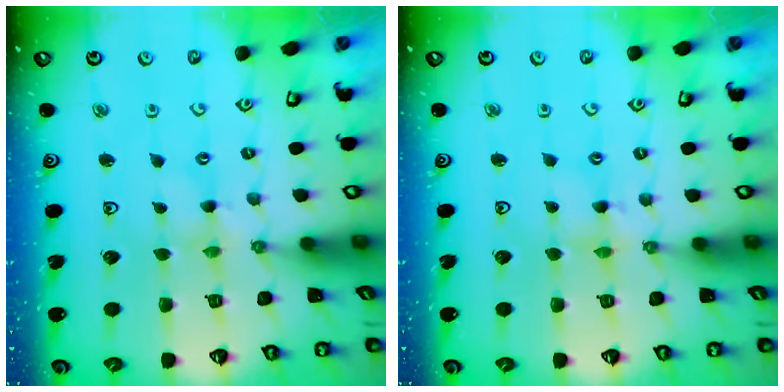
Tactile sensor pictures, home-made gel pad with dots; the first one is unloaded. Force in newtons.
{"total": 2.4, "press": 2.4, "slide": 0.3}